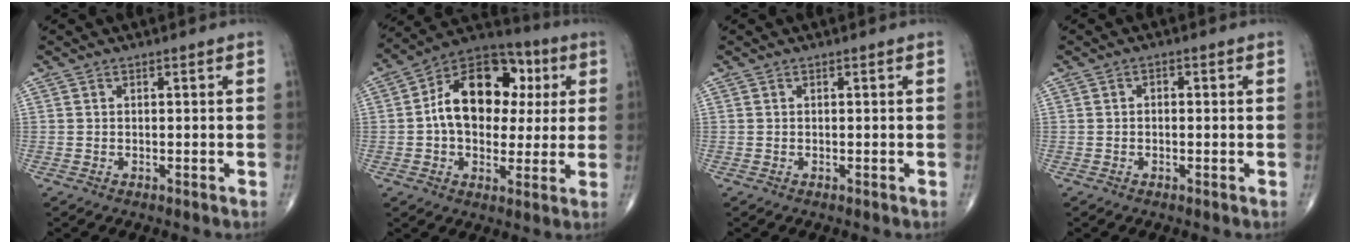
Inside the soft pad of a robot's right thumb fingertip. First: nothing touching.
{"total": 18.1, "force": [2.7, 12.3, 13.0], "torque": [-0.160, 0.023, 0.033]}
{"total": 0.0}
{"total": 1.2, "force": [0.1, 0.7, 0.9], "torque": [-0.013, 0.005, -0.002]}